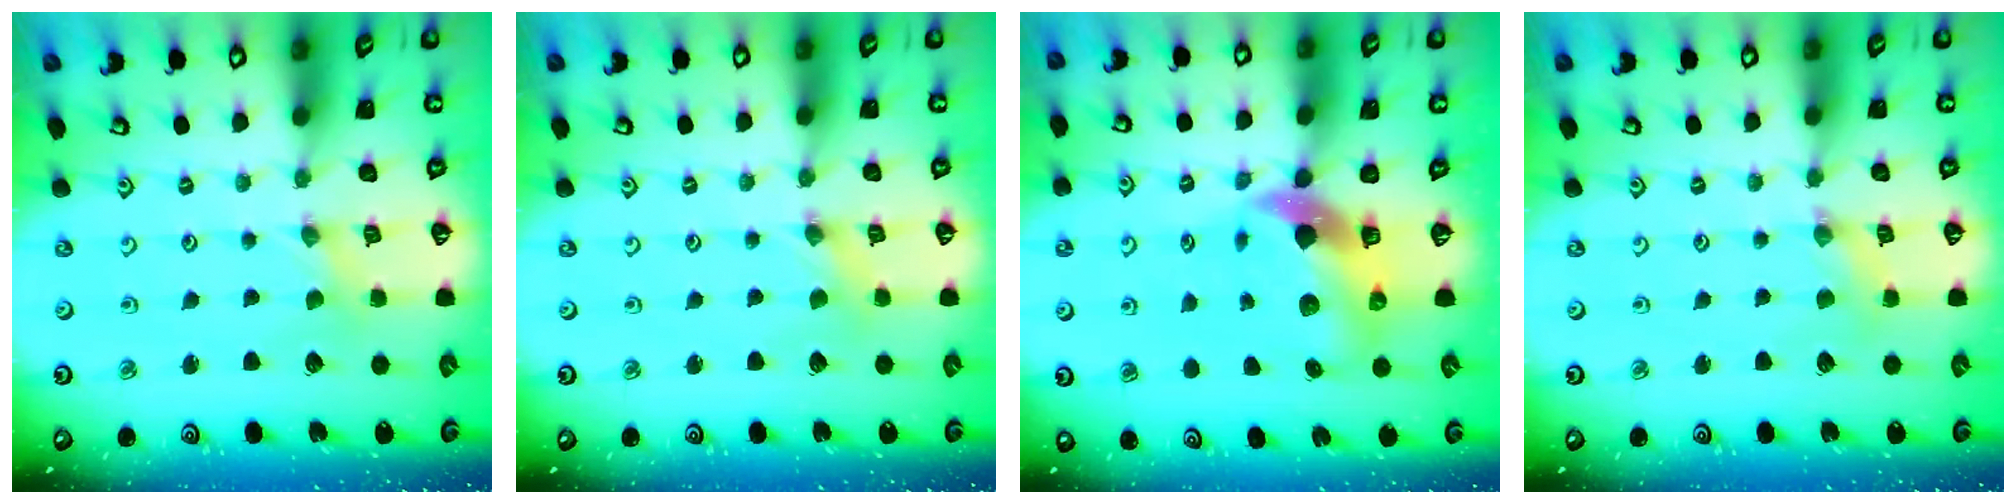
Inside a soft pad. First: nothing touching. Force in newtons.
{"total": 0.0}
{"total": 10.5, "press": 10.4, "slide": 1.4}
{"total": 2.5, "press": 2.5, "slide": 0.3}